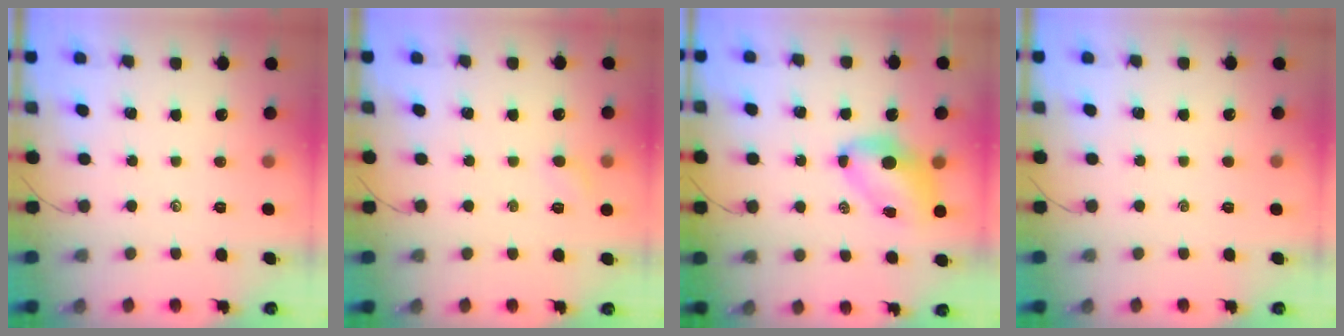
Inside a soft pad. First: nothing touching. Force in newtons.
{"total": 4.4, "press": 4.1, "slide": 1.4}
{"total": 7.2, "press": 7.1, "slide": 1.1}
{"total": 0.0}